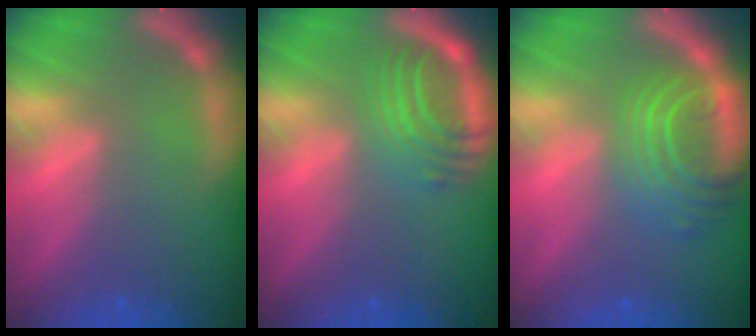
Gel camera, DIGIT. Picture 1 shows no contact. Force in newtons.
{"total": 6.1}
{"total": 7.5}